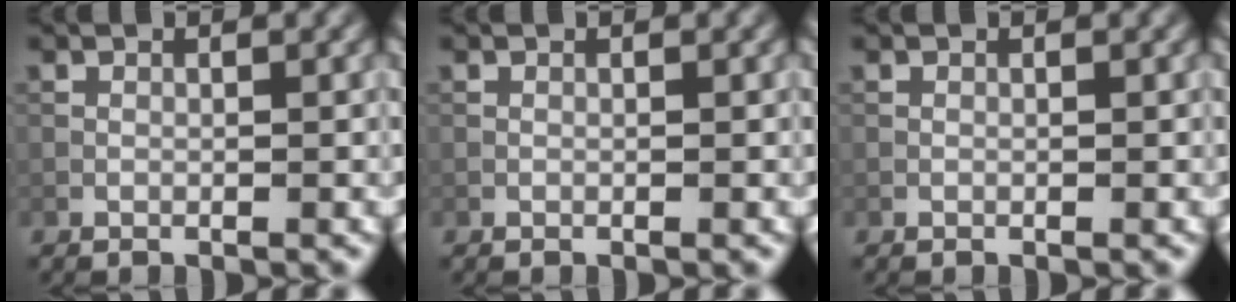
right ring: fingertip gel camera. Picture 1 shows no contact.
{"total": 0.0}
{"total": 0.0}